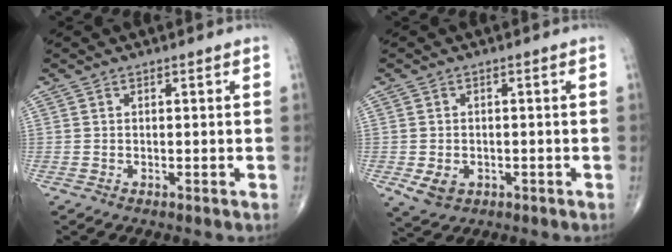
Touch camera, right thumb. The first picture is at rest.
{"total": 4.3, "force": [-1.3, 3.3, 2.4], "torque": [-0.038, -0.001, -0.011]}